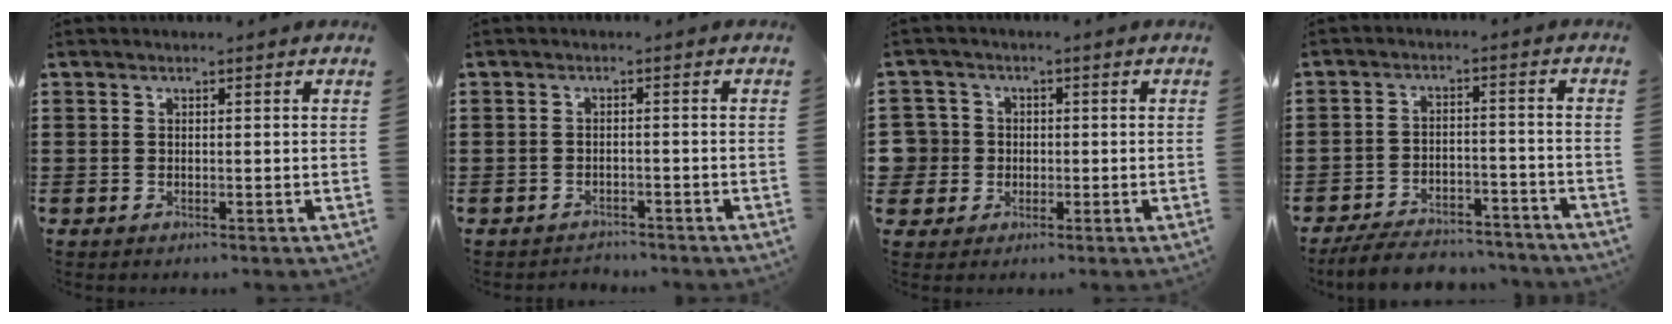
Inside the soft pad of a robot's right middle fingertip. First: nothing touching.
{"total": 1.7, "force": [-1.7, 0.4, -0.2], "torque": [-0.003, 0.001, -0.038]}
{"total": 4.6, "force": [-0.5, 4.5, 0.5], "torque": [-0.045, 0.007, -0.018]}
{"total": 6.4, "force": [-6.1, 1.2, 1.5], "torque": [-0.031, 0.012, -0.120]}